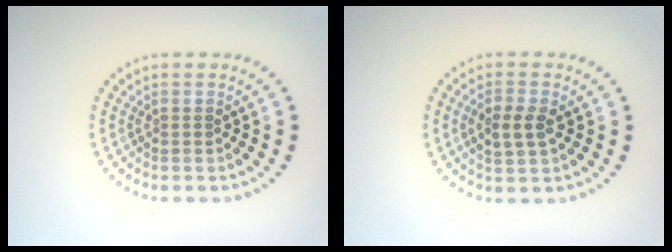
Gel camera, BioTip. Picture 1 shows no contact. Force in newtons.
{"total": 2.5, "press": 2.5, "slide": 0.3}